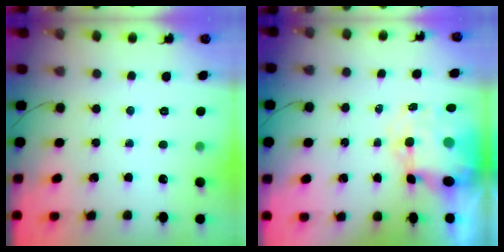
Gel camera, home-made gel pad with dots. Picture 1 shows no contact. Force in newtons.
{"total": 9.4, "press": 9.2, "slide": 2.1}